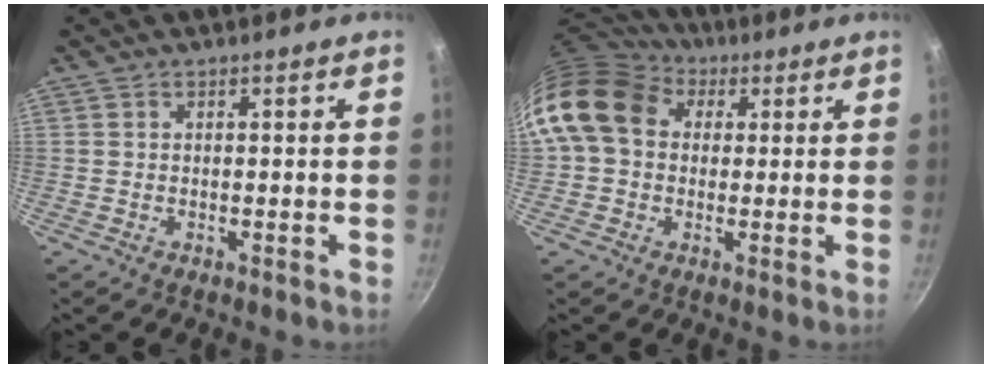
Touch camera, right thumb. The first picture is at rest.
{"total": 14.4, "force": [3.6, 11.3, 8.2], "torque": [-0.134, 0.023, 0.048]}